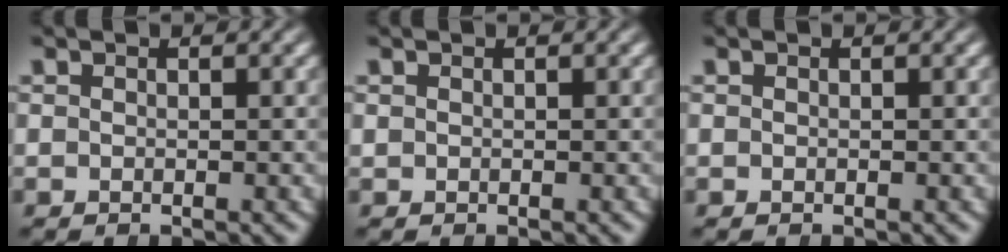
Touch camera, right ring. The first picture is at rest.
{"total": 0.0}
{"total": 0.0}